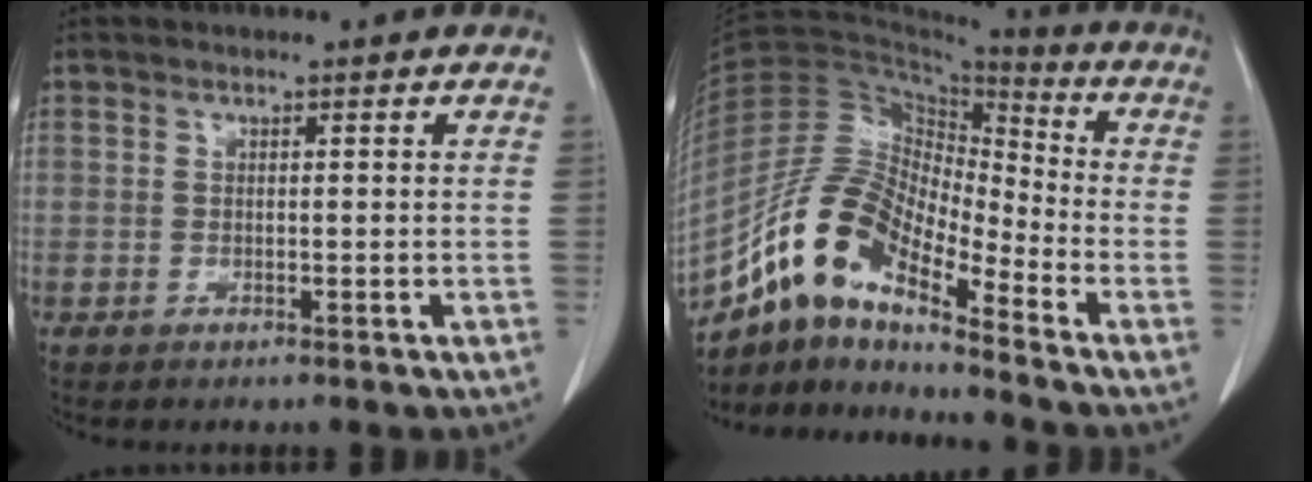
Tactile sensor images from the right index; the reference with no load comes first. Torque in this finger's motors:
{"motor_torque": [0.46, -0.53, 0.49, 0.13]}